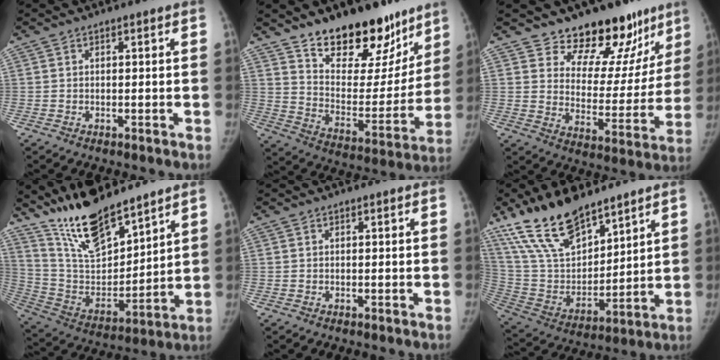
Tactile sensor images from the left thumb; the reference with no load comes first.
{"total": 23.1, "force": [16.5, 11.4, 11.6], "torque": [-0.118, -0.098, 0.259]}
{"total": 16.9, "force": [13.6, 7.9, 6.1], "torque": [-0.016, -0.111, 0.185]}
{"total": 17.7, "force": [14.1, 5.5, 9.2], "torque": [-0.125, -0.086, 0.271]}
{"total": 0.0}
{"total": 19.6, "force": [14.5, 8.0, 10.6], "torque": [-0.162, -0.065, 0.282]}